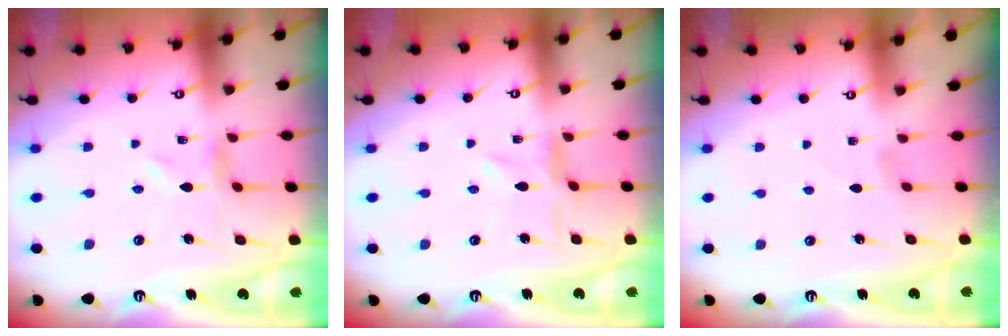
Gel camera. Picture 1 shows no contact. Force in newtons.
{"total": 2.7, "press": 2.7, "slide": 0.4}
{"total": 0.0}